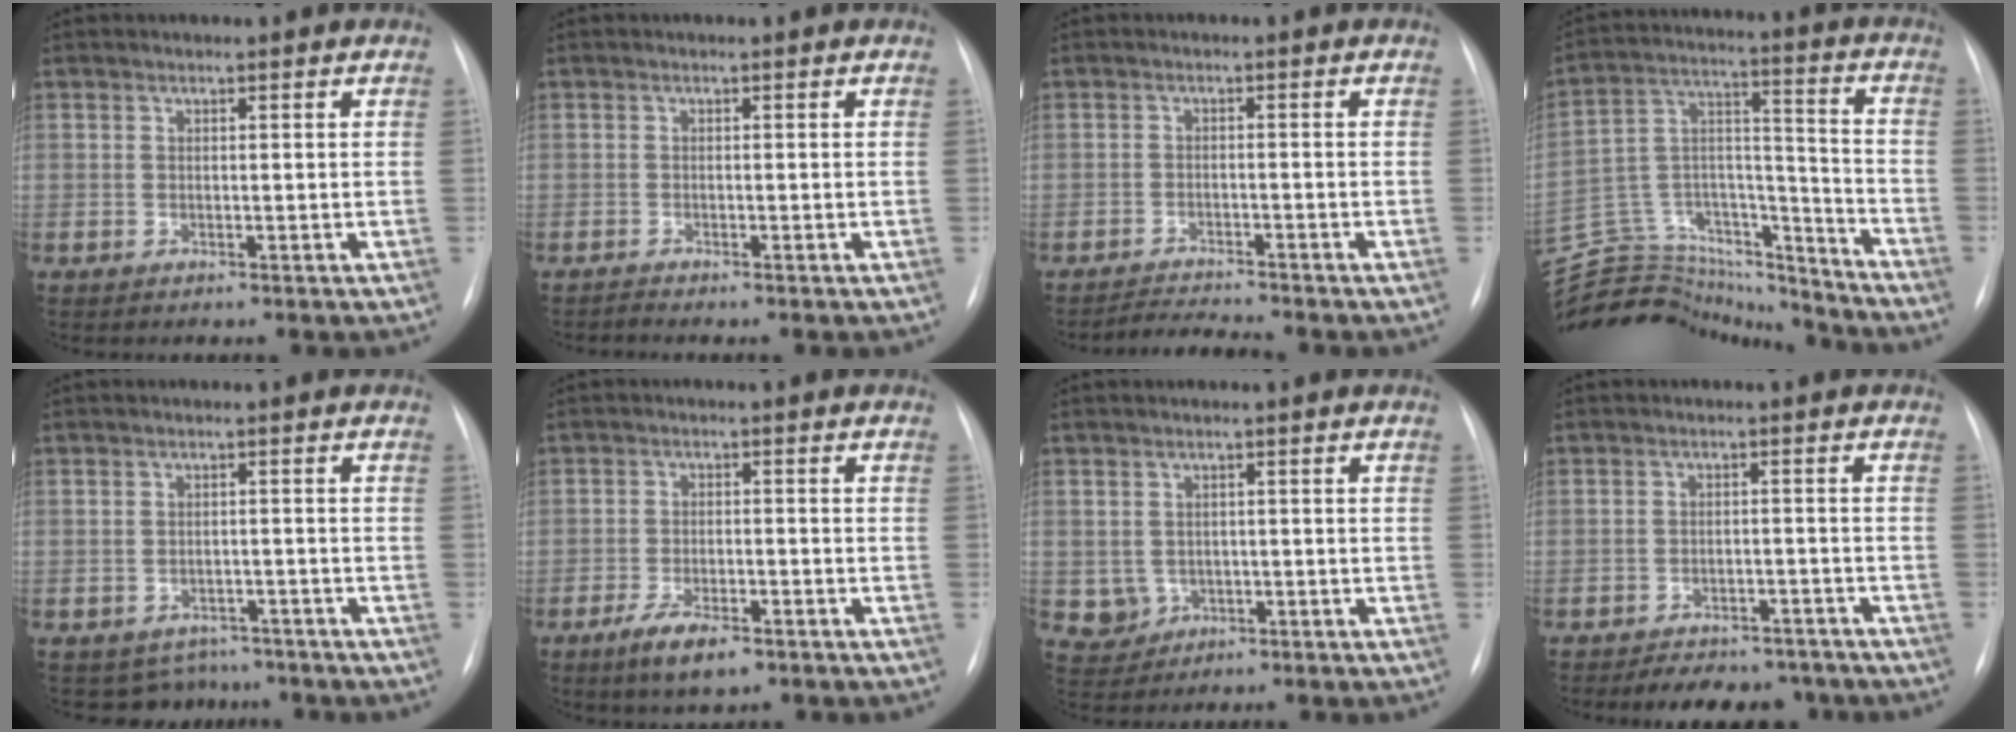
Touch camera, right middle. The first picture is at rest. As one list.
[{"total": 0.6, "force": [-0.5, -0.2, 0.0], "torque": [0.003, -0.003, -0.008]}, {"total": 3.6, "force": [-3.5, -0.8, 0.4], "torque": [-0.015, -0.018, -0.058]}, {"total": 27.4, "force": [-25.5, 7.0, 7.0], "torque": [-0.176, 0.030, -0.398]}, {"total": 4.9, "force": [-4.1, 2.7, -0.6], "torque": [0.016, 0.018, -0.052]}, {"total": 5.7, "force": [-3.7, 1.9, 4.0], "torque": [-0.077, -0.008, -0.057]}, {"total": 3.5, "force": [-0.6, 3.4, 0.7], "torque": [-0.007, 0.003, -0.001]}, {"total": 9.3, "force": [-8.0, 4.1, 2.5], "torque": [-0.027, 0.007, -0.100]}]